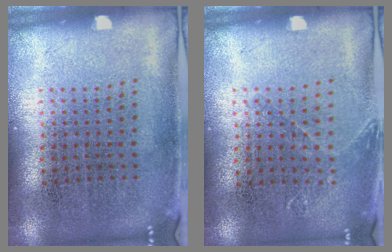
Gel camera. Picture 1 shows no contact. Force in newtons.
{"total": 0.8, "press": 0.8, "slide": 0.1}